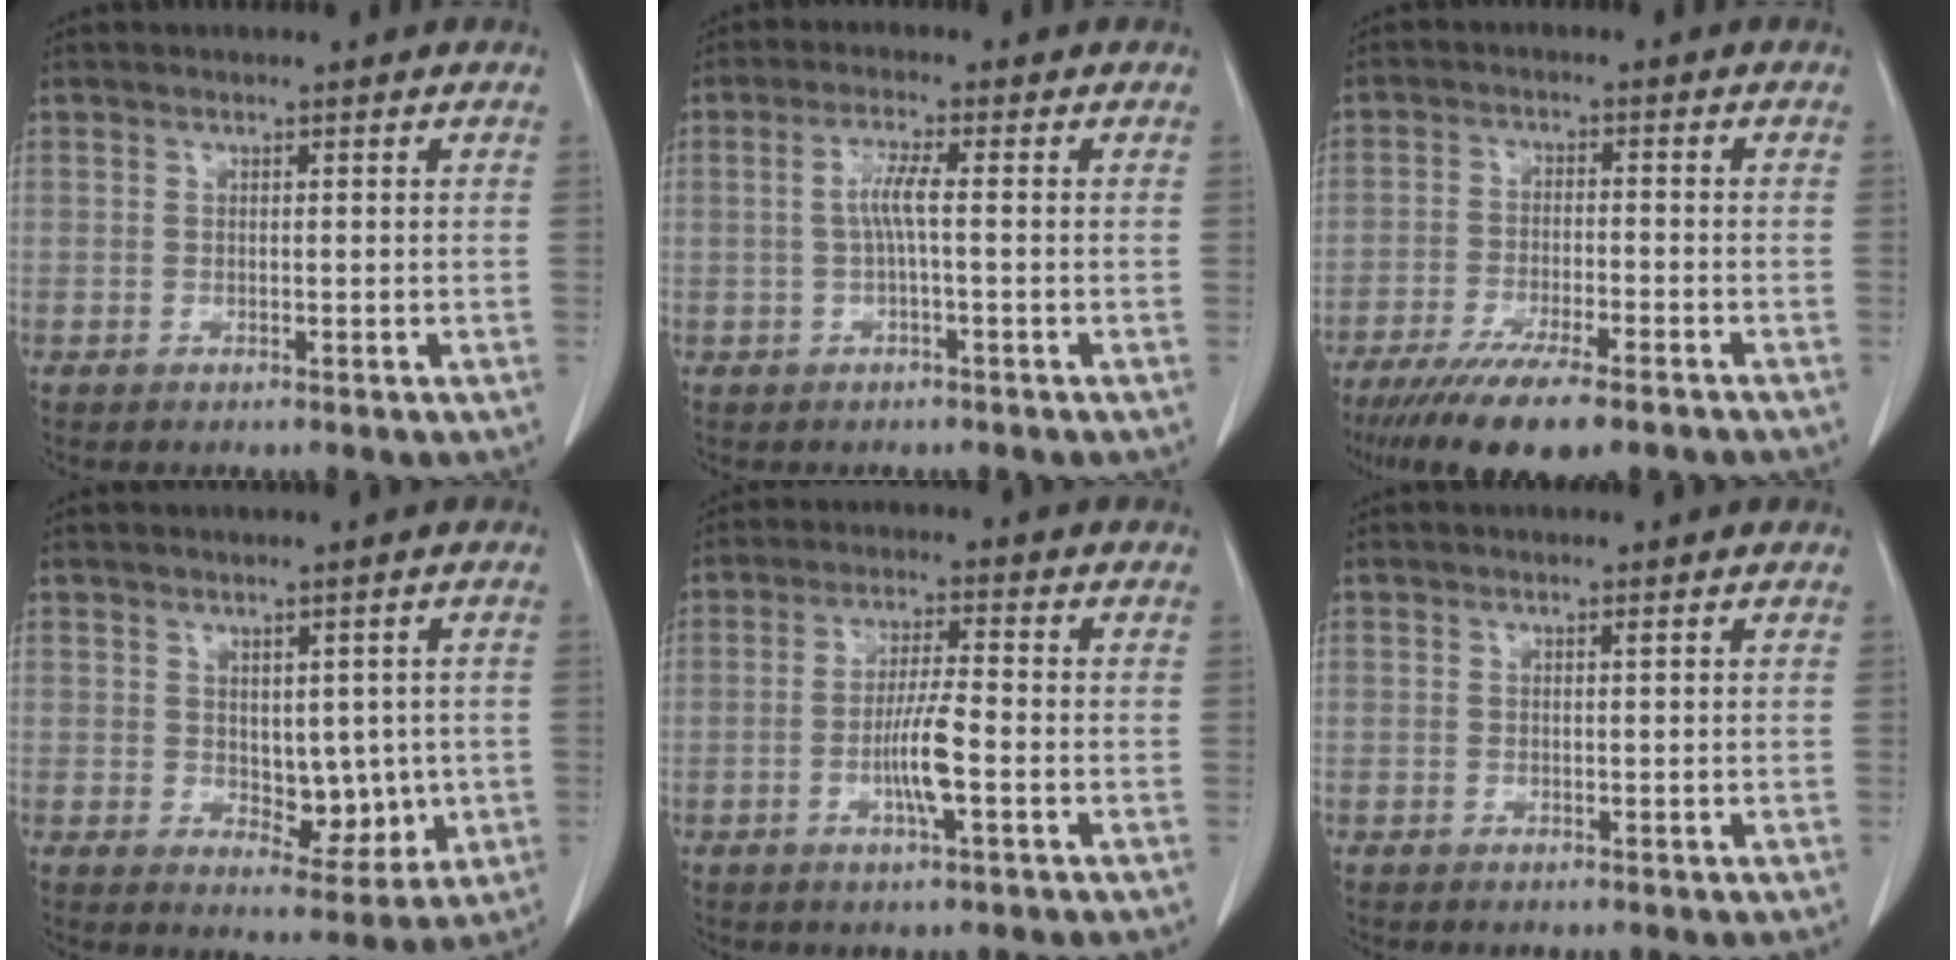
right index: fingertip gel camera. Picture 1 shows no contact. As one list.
[{"total": 3.4, "force": [-0.1, 0.1, 3.4], "torque": [-0.070, 0.007, 0.000]}, {"total": 13.5, "force": [-10.0, 2.3, 8.7], "torque": [-0.143, -0.030, -0.159]}, {"total": 6.3, "force": [-0.1, 3.6, 5.2], "torque": [-0.058, -0.005, 0.015]}, {"total": 6.0, "force": [-1.8, 0.2, 5.8], "torque": [-0.113, -0.004, -0.032]}, {"total": 0.0}]